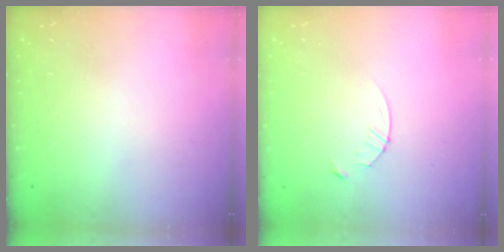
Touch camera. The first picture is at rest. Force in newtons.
{"total": 3.4, "press": 3.4, "slide": 0.4}